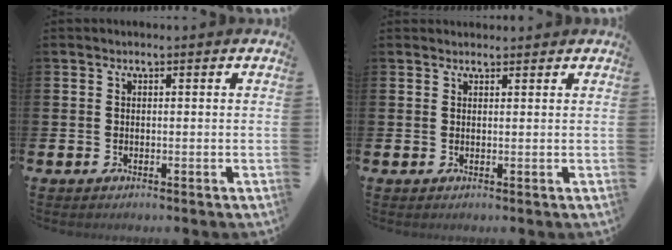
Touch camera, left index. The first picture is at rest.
{"total": 1.1, "force": [1.1, 0.3, 0.0], "torque": [0.009, -0.001, 0.018]}